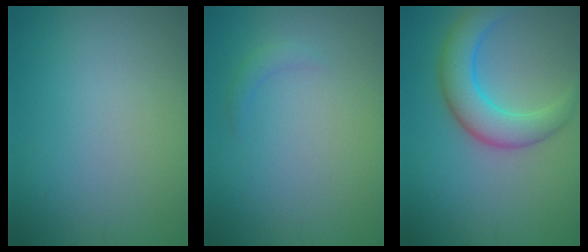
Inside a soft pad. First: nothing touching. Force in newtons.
{"total": 1.0, "press": 1.0, "slide": 0.1}
{"total": 5.5, "press": 5.5, "slide": 0.3}